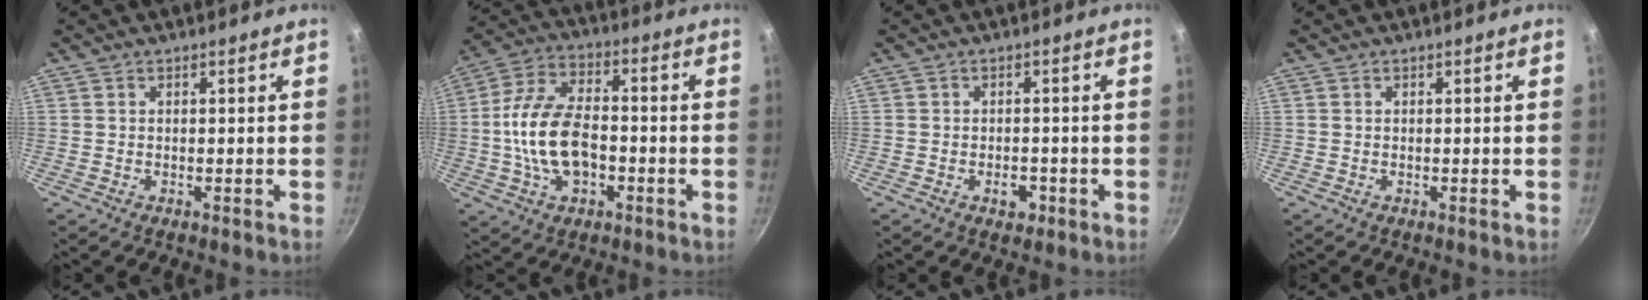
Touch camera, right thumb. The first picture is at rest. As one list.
[{"total": 14.7, "force": [-2.2, 8.6, 11.7], "torque": [-0.208, 0.033, -0.049]}, {"total": 3.0, "force": [-1.3, 2.0, 1.9], "torque": [-0.015, 0.012, -0.016]}, {"total": 0.0}]